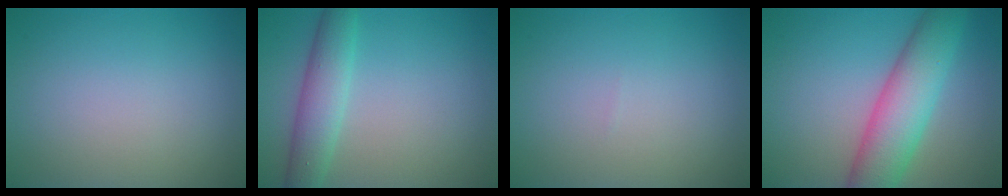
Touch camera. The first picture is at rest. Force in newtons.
{"total": 4.0, "press": 4.0, "slide": 0.1}
{"total": 0.0}
{"total": 7.3, "press": 7.3, "slide": 0.2}